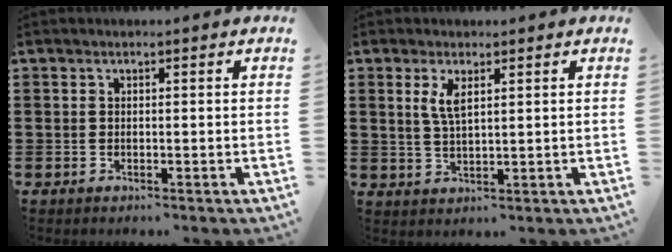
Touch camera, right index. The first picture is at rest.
{"total": 3.4, "force": [1.5, 1.1, 2.9], "torque": [-0.061, 0.005, 0.025]}